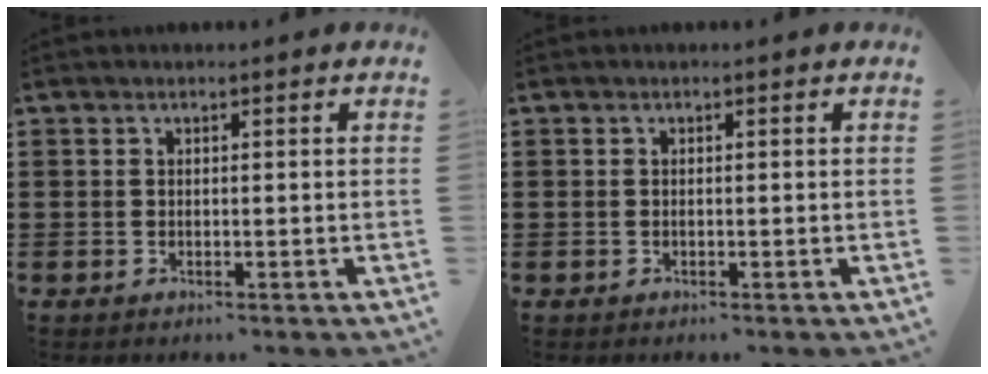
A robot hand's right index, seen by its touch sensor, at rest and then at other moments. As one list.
[{"total": 0.0}]